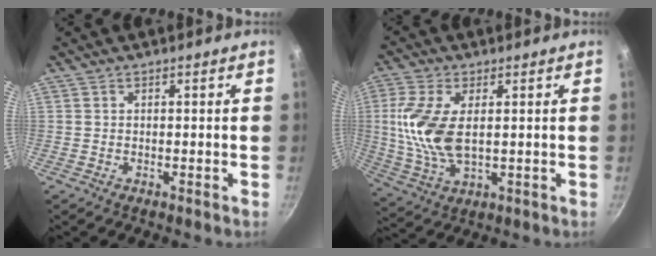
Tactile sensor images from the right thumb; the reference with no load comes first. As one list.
[{"total": 12.2, "force": [1.4, 6.3, 10.4], "torque": [-0.211, -0.005, 0.030]}]